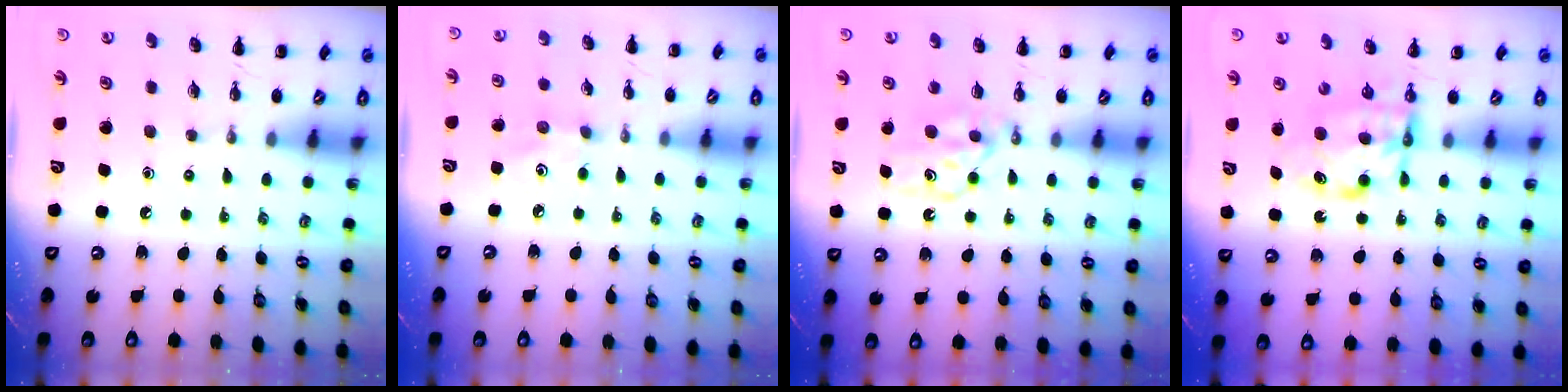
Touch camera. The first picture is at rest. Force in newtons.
{"total": 2.6, "press": 2.5, "slide": 0.8}
{"total": 5.9, "press": 5.7, "slide": 1.4}
{"total": 6.4, "press": 6.4, "slide": 0.5}